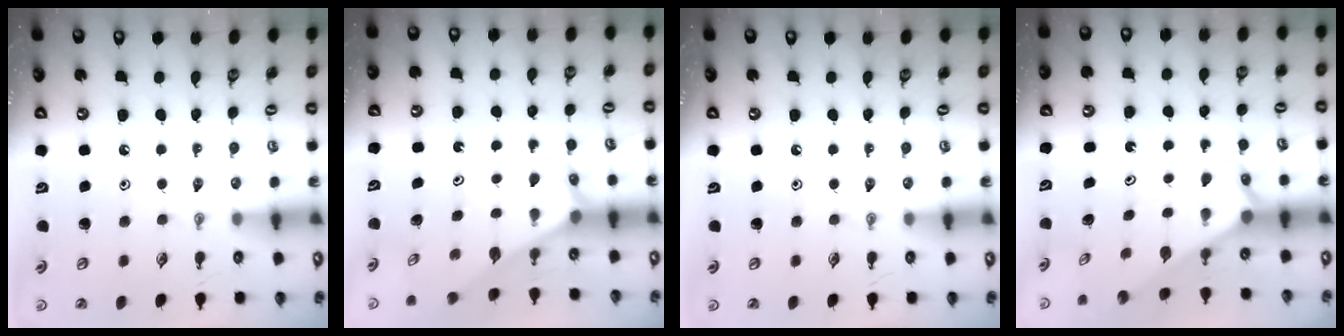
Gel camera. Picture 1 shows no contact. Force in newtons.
{"total": 3.1, "press": 3.1, "slide": 0.2}
{"total": 0.0}
{"total": 2.4, "press": 2.4, "slide": 0.2}